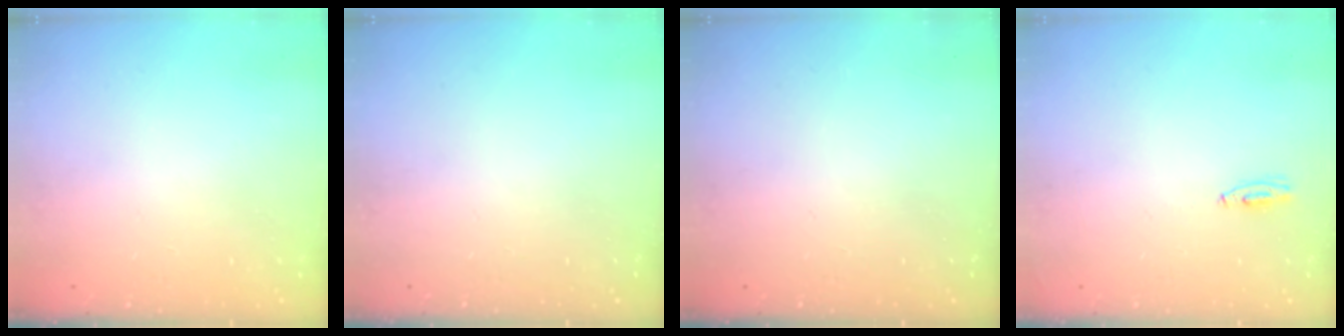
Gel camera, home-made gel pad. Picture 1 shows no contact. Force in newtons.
{"total": 0.0}
{"total": 0.0}
{"total": 3.1, "press": 2.8, "slide": 1.3}